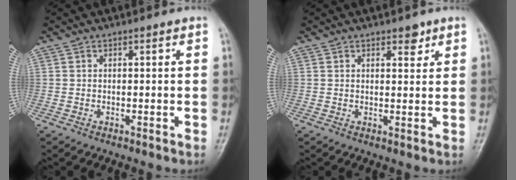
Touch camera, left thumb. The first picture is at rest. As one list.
[{"total": 2.6, "force": [1.7, 1.2, 1.5], "torque": [-0.008, -0.010, 0.025]}]